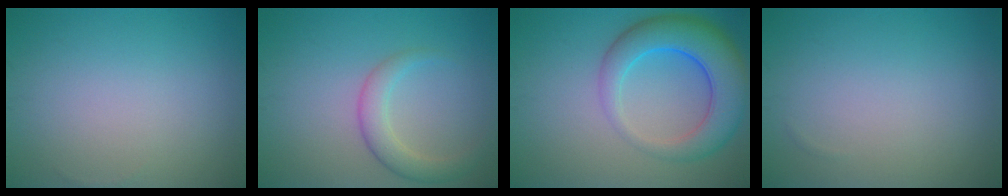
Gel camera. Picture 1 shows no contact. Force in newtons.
{"total": 2.9, "press": 2.9, "slide": 0.2}
{"total": 7.6, "press": 7.6, "slide": 0.4}
{"total": 0.0}